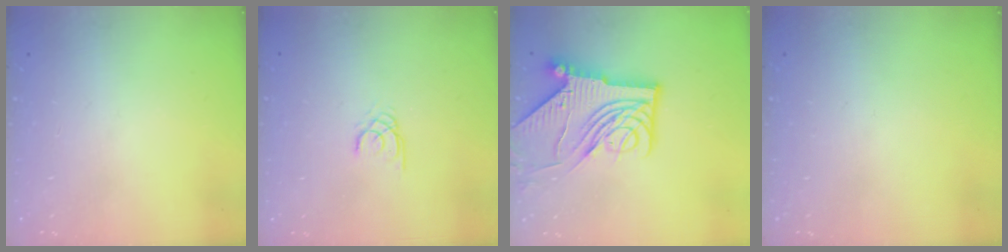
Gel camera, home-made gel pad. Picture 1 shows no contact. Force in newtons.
{"total": 1.6, "press": 1.6, "slide": 0.2}
{"total": 12.4, "press": 12.3, "slide": 1.4}
{"total": 0.0}